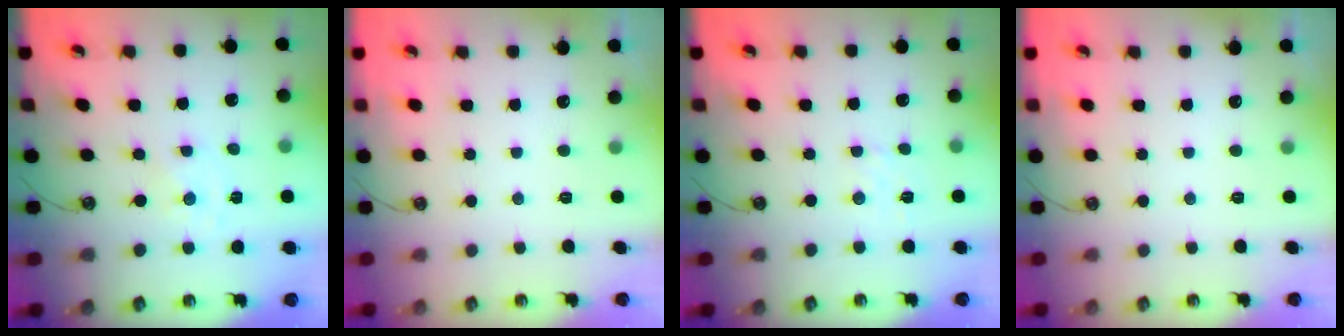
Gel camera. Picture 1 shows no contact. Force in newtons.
{"total": 0.0}
{"total": 2.2, "press": 2.1, "slide": 0.5}
{"total": 0.0}